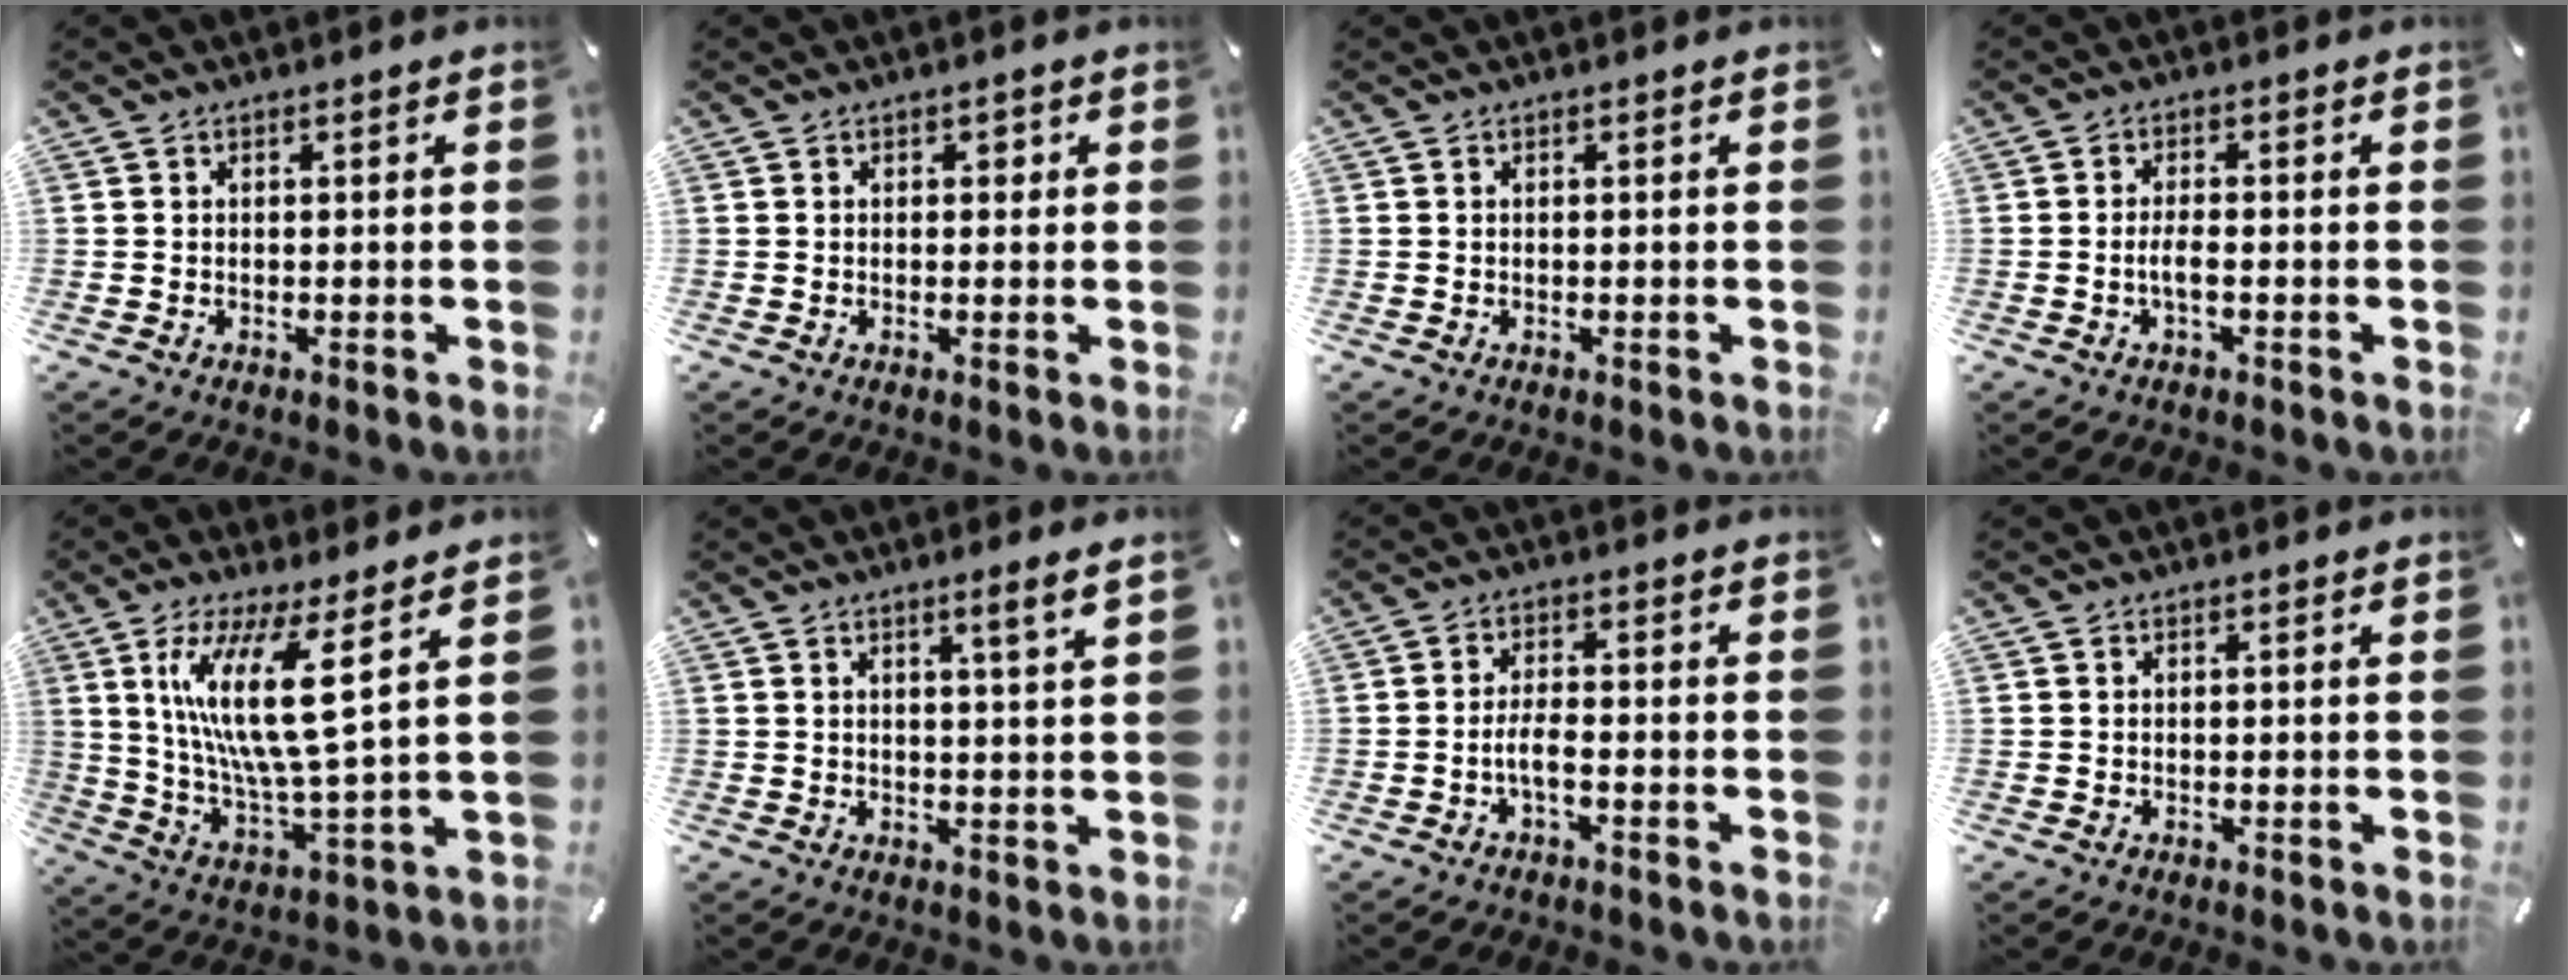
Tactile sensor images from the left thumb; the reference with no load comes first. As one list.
[{"total": 1.2, "force": [0.2, 1.0, 0.6], "torque": [-0.004, 0.005, -0.001]}, {"total": 0.0}, {"total": 3.2, "force": [-1.0, 0.9, 2.9], "torque": [-0.059, 0.003, -0.020]}, {"total": 15.5, "force": [6.1, 2.8, 14.0], "torque": [-0.288, -0.021, 0.092]}, {"total": 4.4, "force": [2.5, -0.2, 3.6], "torque": [-0.065, -0.008, 0.039]}, {"total": 4.2, "force": [-1.8, 1.2, 3.6], "torque": [-0.075, 0.005, -0.036]}, {"total": 0.0}]